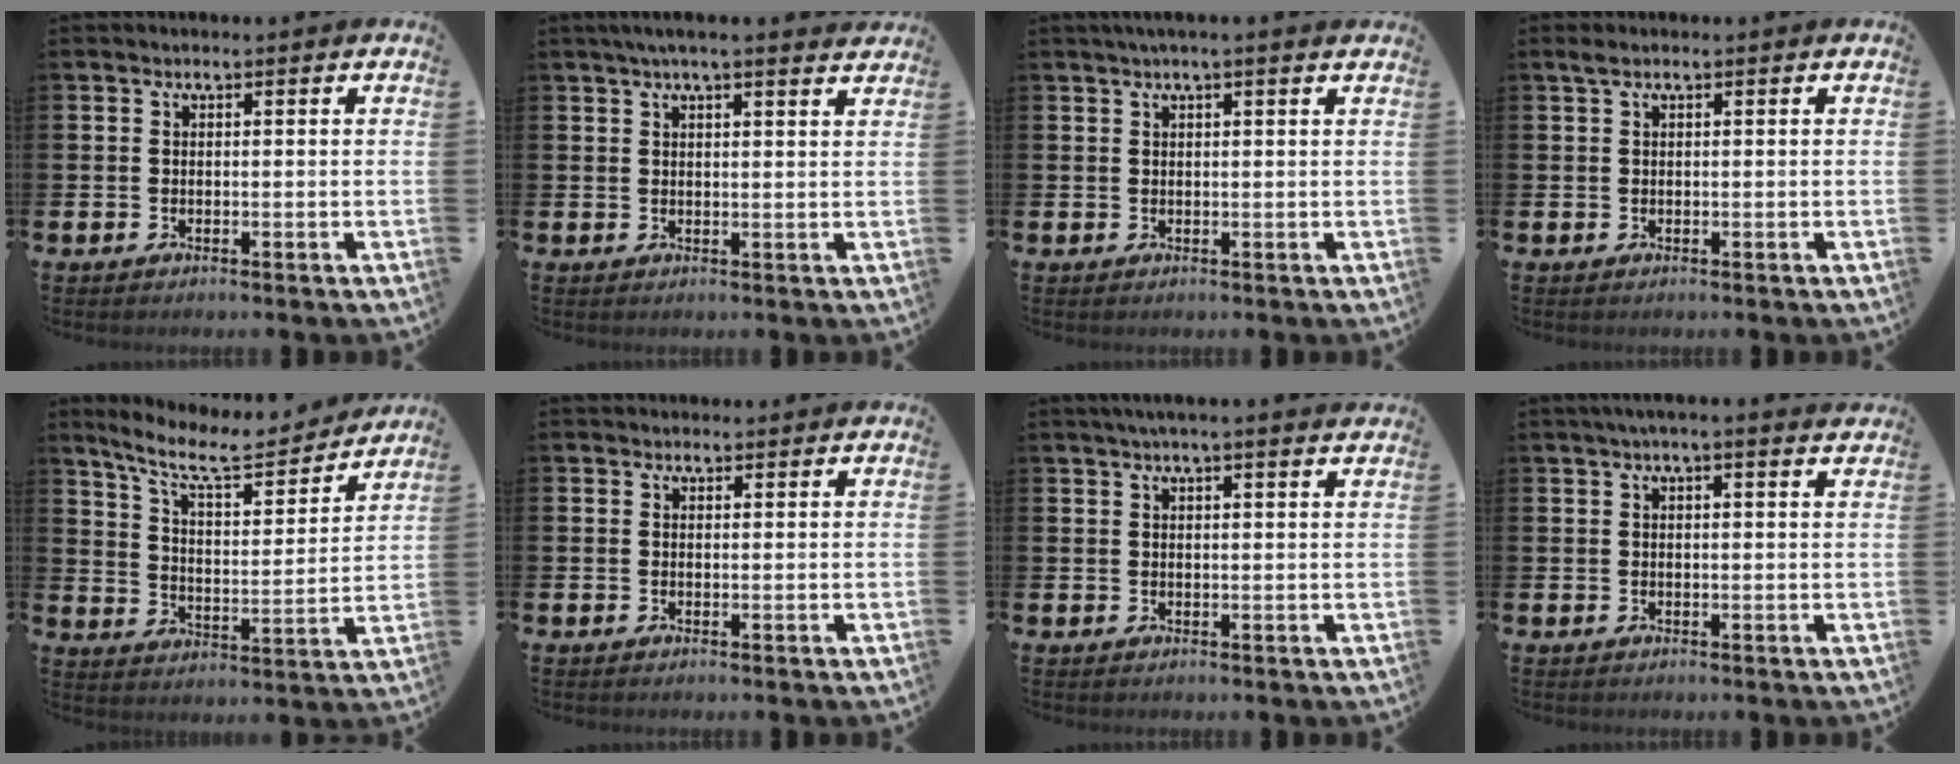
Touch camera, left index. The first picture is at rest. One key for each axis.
{"total": 3.4, "fx": 3.1, "fy": 0.0, "fz": 1.6, "tx": -0.038, "ty": -0.006, "tz": 0.055}
{"total": 1.7, "fx": 1.3, "fy": -0.1, "fz": 1.1, "tx": -0.021, "ty": 0.001, "tz": 0.022}
{"total": 1.0, "fx": 0.5, "fy": 0.2, "fz": 0.8, "tx": -0.021, "ty": 0.005, "tz": 0.009}
{"total": 8.9, "fx": 8.0, "fy": 1.8, "fz": 3.5, "tx": -0.098, "ty": -0.050, "tz": 0.139}
{"total": 0.9, "fx": 0.8, "fy": 0.4, "fz": 0.0, "tx": 0.006, "ty": 0.001, "tz": 0.014}
{"total": 2.5, "fx": 2.2, "fy": -0.1, "fz": 1.2, "tx": -0.028, "ty": -0.003, "tz": 0.040}
{"total": 2.0, "fx": 1.6, "fy": 0.0, "fz": 1.3, "tx": -0.018, "ty": -0.001, "tz": 0.026}